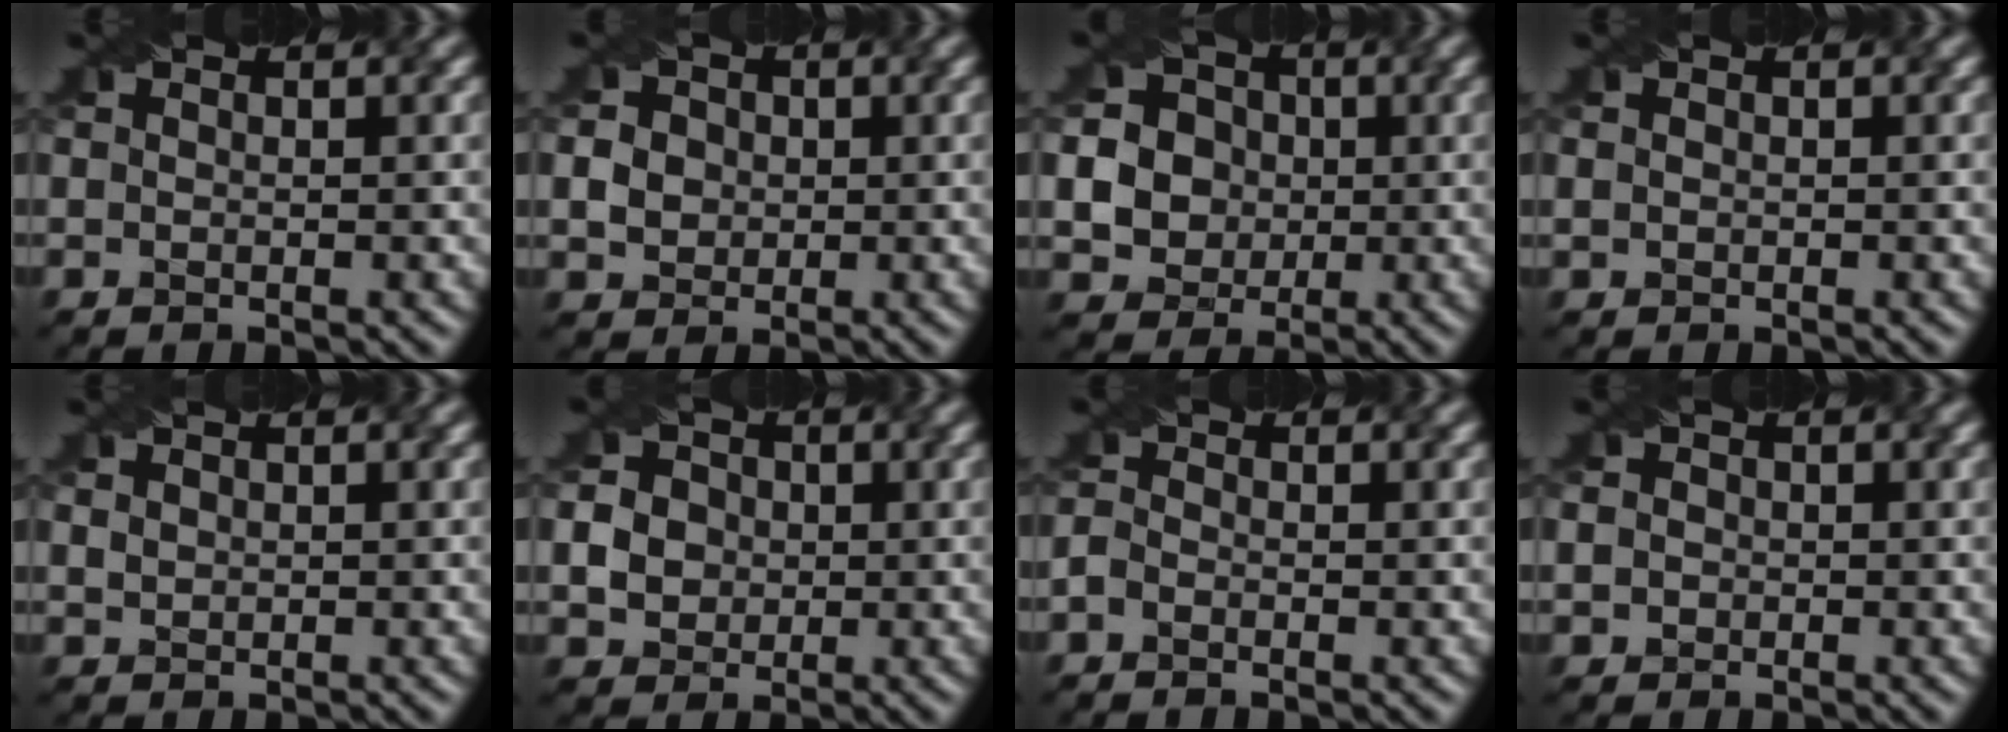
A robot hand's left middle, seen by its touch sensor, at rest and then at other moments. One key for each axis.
{"total": 5.0, "fx": 1.3, "fy": 4.3, "fz": 2.0, "tx": -0.044, "ty": 0.029, "tz": 0.015}
{"total": 8.9, "fx": 0.3, "fy": 8.3, "fz": 3.1, "tx": -0.090, "ty": 0.028, "tz": 0.004}
{"total": 1.0, "fx": 0.5, "fy": 0.9, "fz": 0.3, "tx": -0.011, "ty": 0.010, "tz": 0.006}
{"total": 1.9, "fx": 1.1, "fy": 1.3, "fz": 0.8, "tx": -0.026, "ty": 0.008, "tz": 0.023}
{"total": 4.9, "fx": 0.4, "fy": 4.5, "fz": 1.9, "tx": -0.039, "ty": 0.026, "tz": 0.005}
{"total": 1.1, "fx": -1.0, "fy": 0.5, "fz": 0.3, "tx": -0.012, "ty": 0.006, "tz": -0.016}
{"total": 3.3, "fx": 1.0, "fy": 2.8, "fz": 1.3, "tx": -0.015, "ty": 0.028, "tz": -0.002}